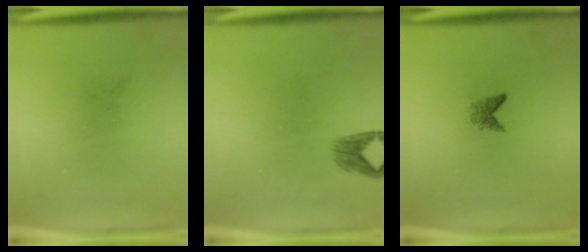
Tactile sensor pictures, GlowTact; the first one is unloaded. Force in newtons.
{"total": 1.8}
{"total": 1.3}